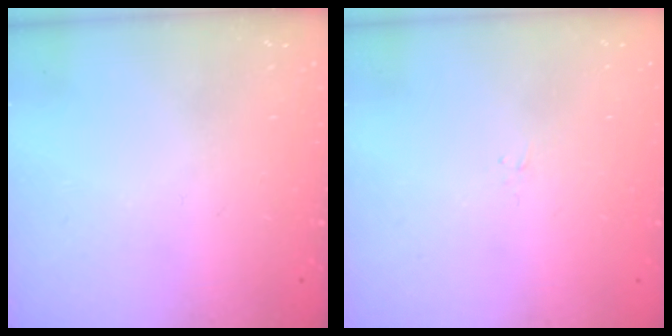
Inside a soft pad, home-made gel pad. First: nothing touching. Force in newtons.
{"total": 1.6, "press": 1.5, "slide": 0.3}